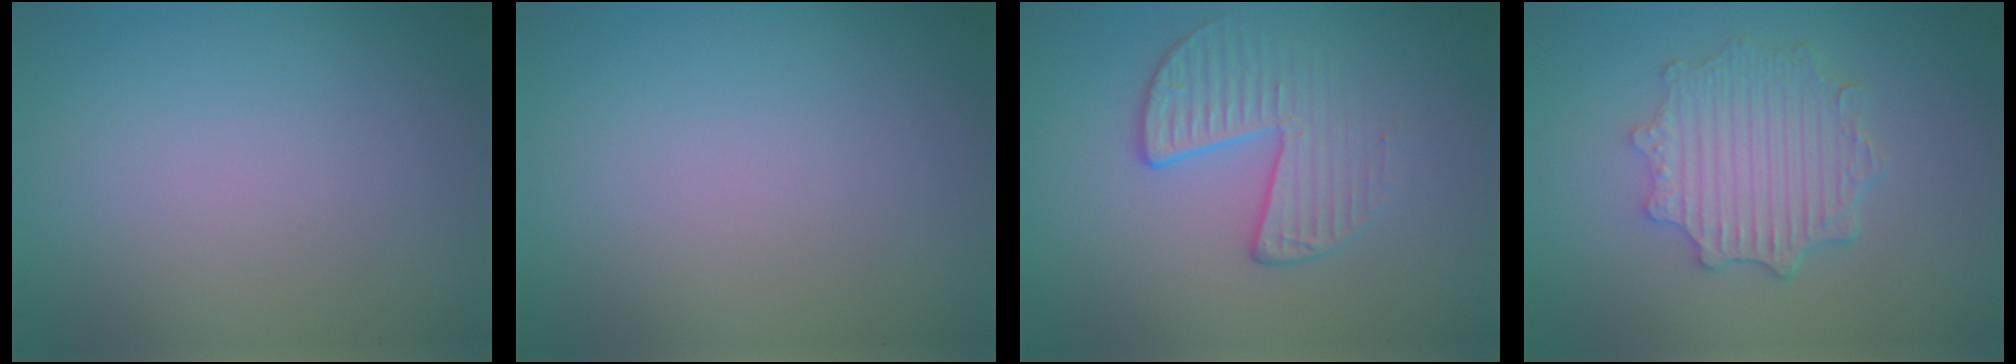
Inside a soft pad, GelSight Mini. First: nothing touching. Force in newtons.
{"total": 0.0}
{"total": 2.8, "press": 2.0, "slide": 1.9}
{"total": 4.7, "press": 3.8, "slide": 2.8}